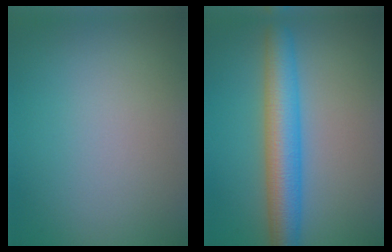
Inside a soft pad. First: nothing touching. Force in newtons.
{"total": 6.1, "press": 6.1, "slide": 0.1}